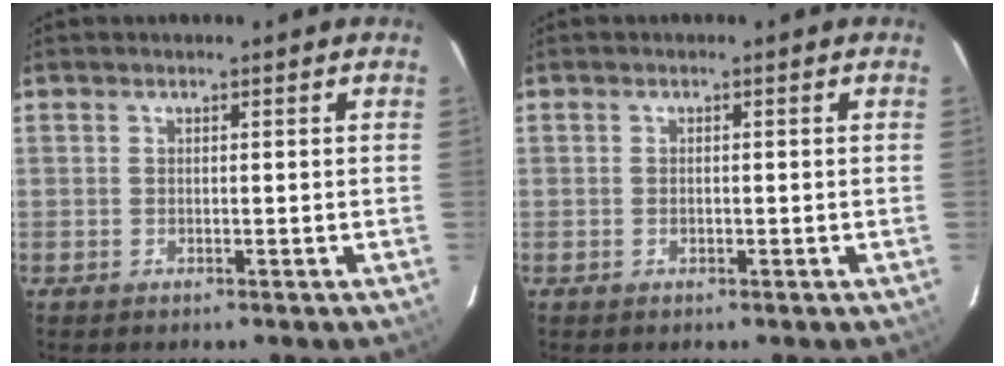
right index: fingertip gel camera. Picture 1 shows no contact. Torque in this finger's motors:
{"motor_torque": [-0.19, 0.07, -0.02, 0.00]}